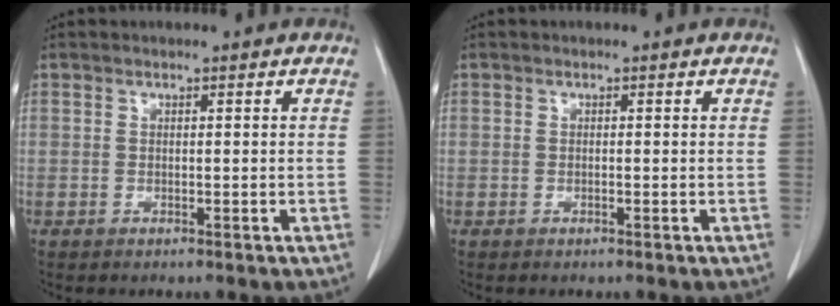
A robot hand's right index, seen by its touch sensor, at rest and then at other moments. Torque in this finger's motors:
{"motor_torque": [0.02, -0.02, 0.01, 0.00]}